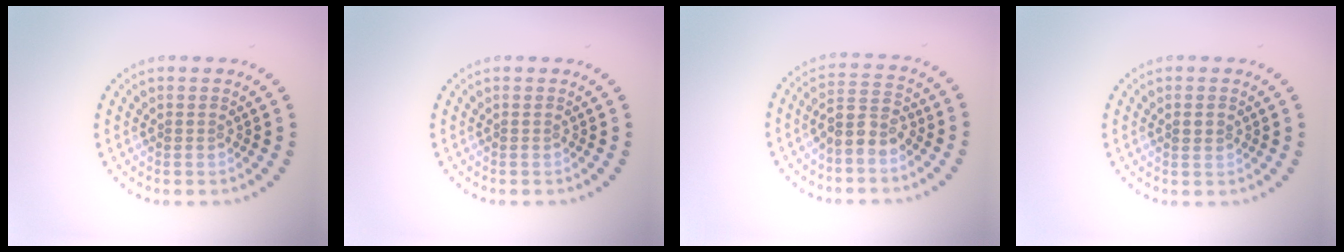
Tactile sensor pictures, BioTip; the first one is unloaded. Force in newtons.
{"total": 0.0}
{"total": 3.1, "press": 2.9, "slide": 1.2}
{"total": 1.3, "press": 1.3, "slide": 0.1}